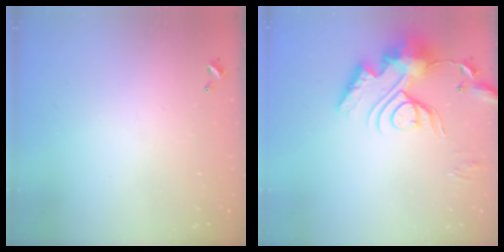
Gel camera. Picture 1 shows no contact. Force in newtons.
{"total": 18.4, "press": 18.3, "slide": 1.8}